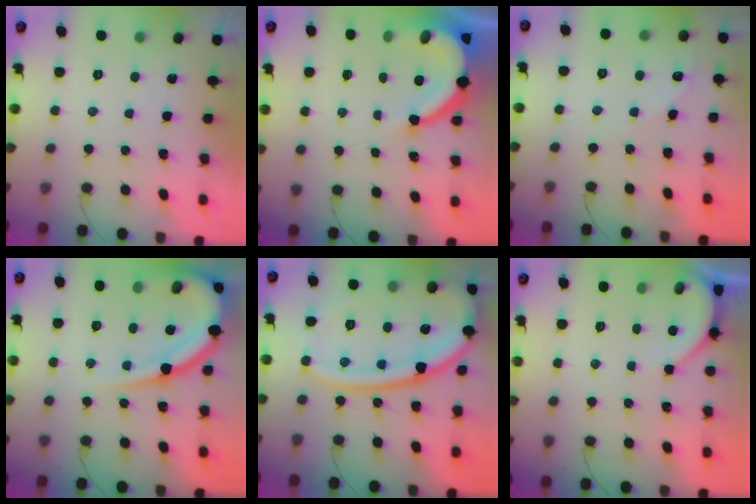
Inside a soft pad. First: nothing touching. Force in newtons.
{"total": 9.9, "press": 9.8, "slide": 1.1}
{"total": 3.7, "press": 3.7, "slide": 0.5}
{"total": 16.4, "press": 16.3, "slide": 1.6}
{"total": 21.6, "press": 21.5, "slide": 2.5}
{"total": 3.9, "press": 3.9, "slide": 0.2}